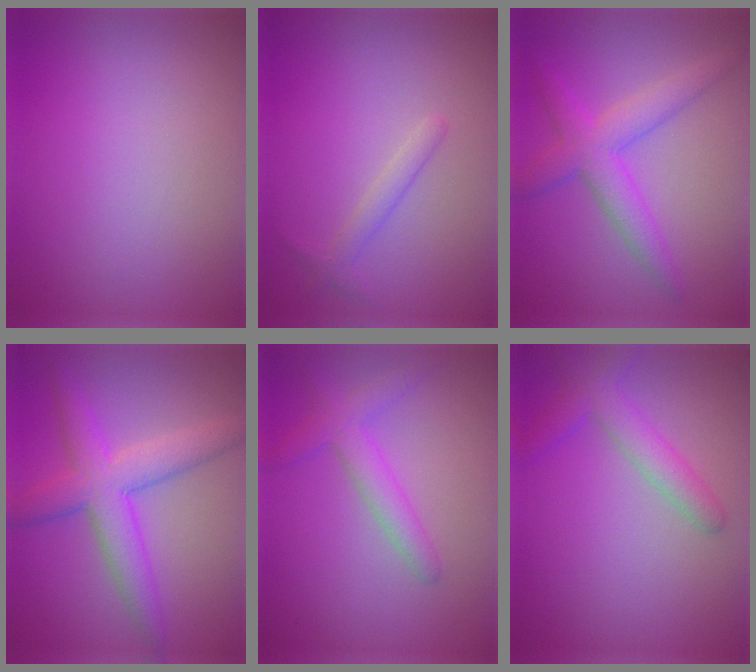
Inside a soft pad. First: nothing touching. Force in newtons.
{"total": 1.4, "press": 1.4, "slide": 0.0}
{"total": 4.4, "press": 4.4, "slide": 0.0}
{"total": 5.9, "press": 5.9, "slide": 0.2}
{"total": 2.8, "press": 2.8, "slide": 0.1}
{"total": 3.0, "press": 3.0, "slide": 0.2}